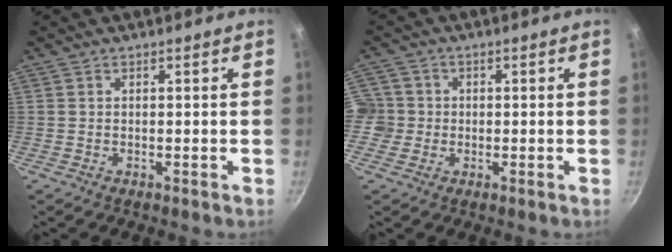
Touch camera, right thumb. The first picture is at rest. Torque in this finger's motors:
{"motor_torque": [-0.40, 0.39, 0.35, 0.21, 0.00]}